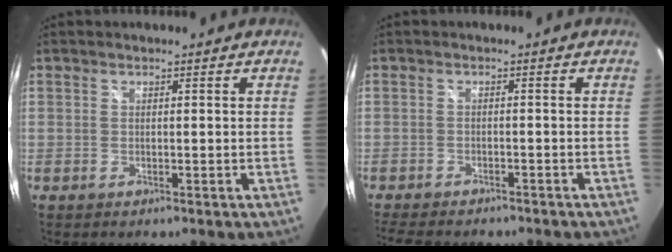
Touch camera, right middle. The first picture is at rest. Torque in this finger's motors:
{"motor_torque": [1.00, -1.14, 0.12, 0.07]}